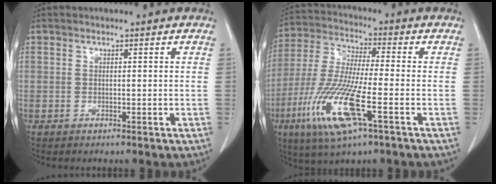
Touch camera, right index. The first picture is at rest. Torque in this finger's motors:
{"motor_torque": [1.70, -0.43, 0.66, 0.21]}